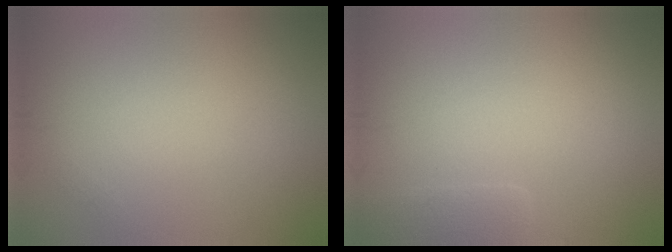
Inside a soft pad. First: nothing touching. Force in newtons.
{"total": 1.6, "press": 1.6, "slide": 0.1}